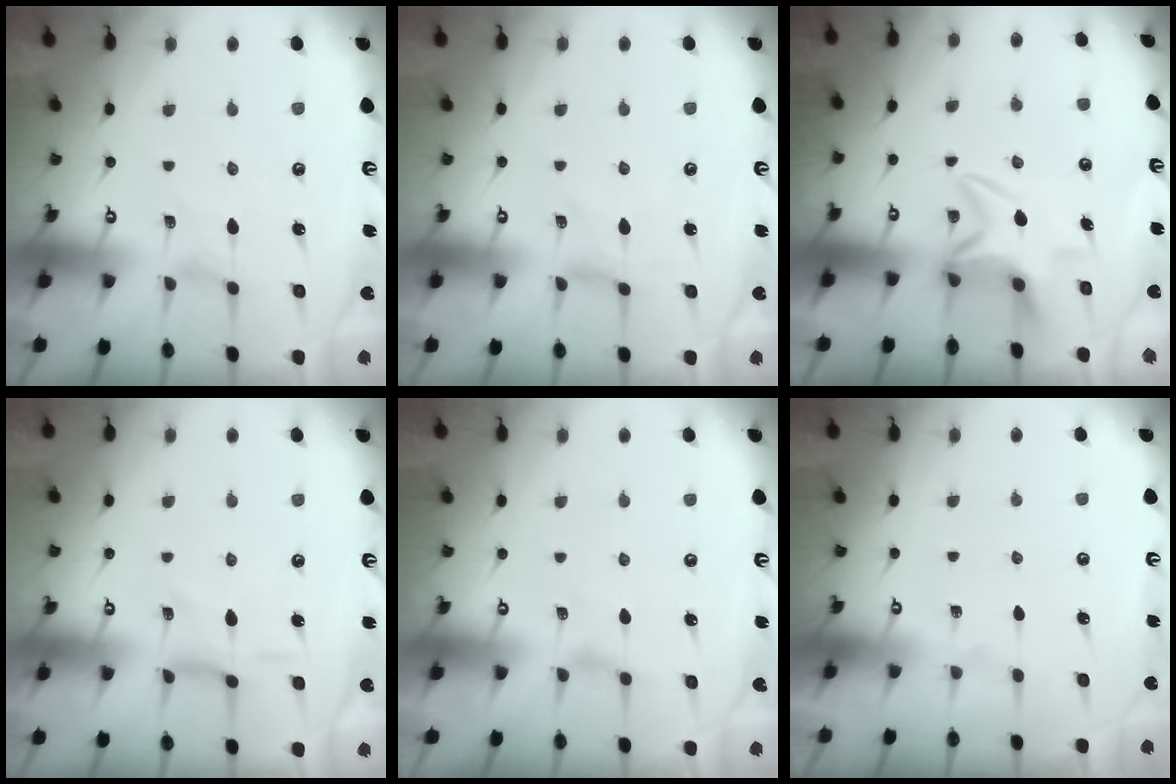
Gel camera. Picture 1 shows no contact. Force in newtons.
{"total": 0.0}
{"total": 6.5, "press": 6.3, "slide": 1.7}
{"total": 2.5, "press": 2.5, "slide": 0.4}
{"total": 1.2, "press": 1.1, "slide": 0.3}
{"total": 0.0}